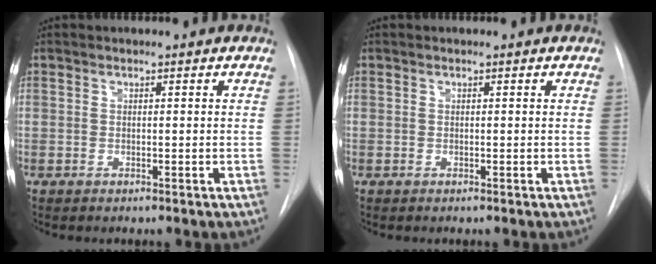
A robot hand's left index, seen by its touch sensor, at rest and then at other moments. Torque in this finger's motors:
{"motor_torque": [0.06, -0.03, 0.01, -0.01]}